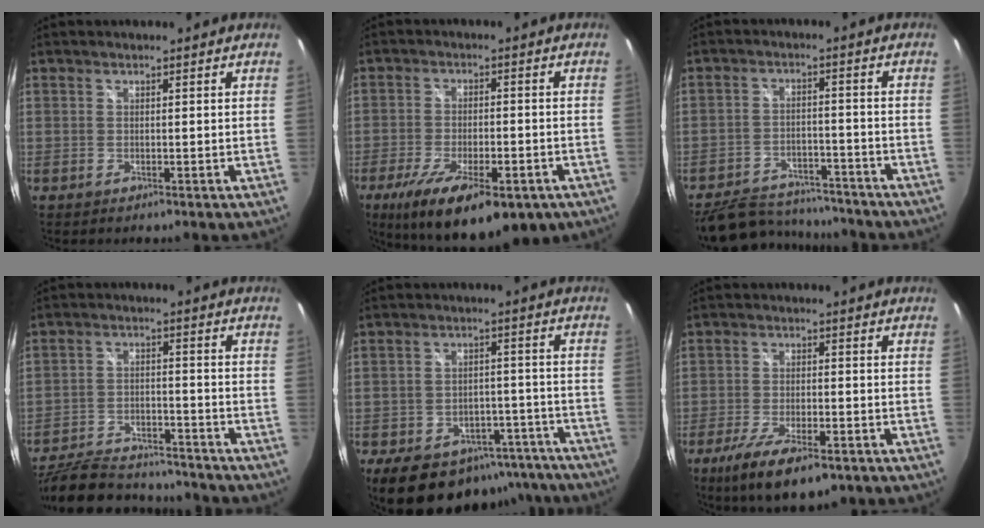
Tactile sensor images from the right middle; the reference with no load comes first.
{"total": 18.1, "force": [-10.7, 6.7, 13.0], "torque": [-0.242, -0.046, -0.155]}
{"total": 15.7, "force": [-13.6, 5.6, 5.5], "torque": [-0.132, 0.003, -0.191]}
{"total": 20.2, "force": [-17.4, 5.9, 8.4], "torque": [-0.179, -0.014, -0.263]}
{"total": 19.4, "force": [-13.8, 10.7, 8.3], "torque": [-0.160, 0.015, -0.164]}
{"total": 11.6, "force": [-7.4, 3.6, 8.3], "torque": [-0.175, -0.038, -0.123]}